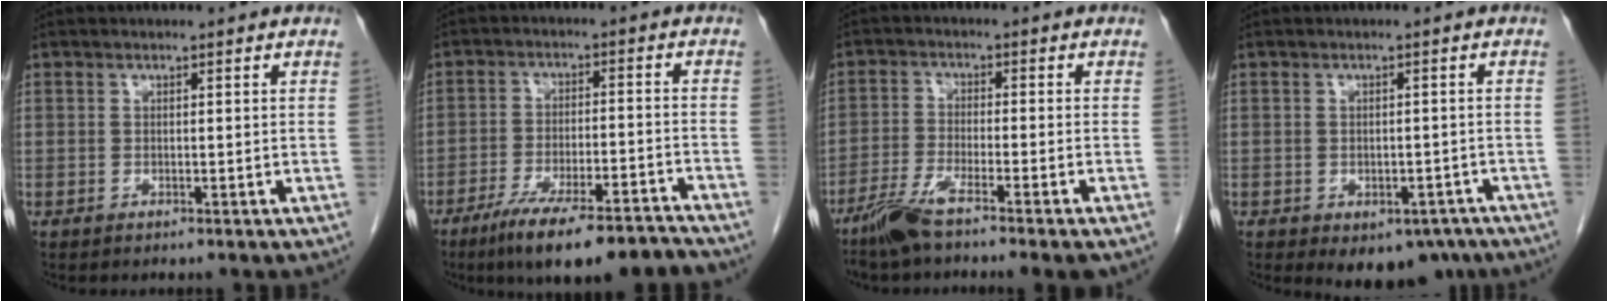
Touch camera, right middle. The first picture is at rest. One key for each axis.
{"total": 14.3, "fx": -11.5, "fy": 2.0, "fz": 8.2, "tx": -0.122, "ty": -0.003, "tz": -0.182}
{"total": 7.1, "fx": -5.2, "fy": -0.4, "fz": 4.7, "tx": -0.092, "ty": -0.020, "tz": -0.101}
{"total": 8.1, "fx": -5.2, "fy": 4.9, "fz": 3.8, "tx": -0.025, "ty": 0.009, "tz": -0.066}